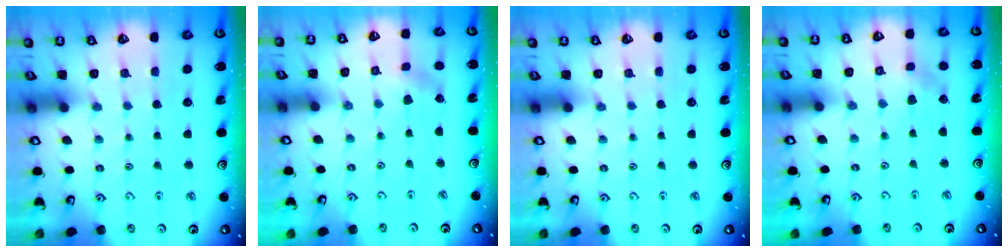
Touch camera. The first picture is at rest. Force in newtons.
{"total": 1.9, "press": 1.9, "slide": 0.2}
{"total": 0.0}
{"total": 2.8, "press": 2.8, "slide": 0.2}